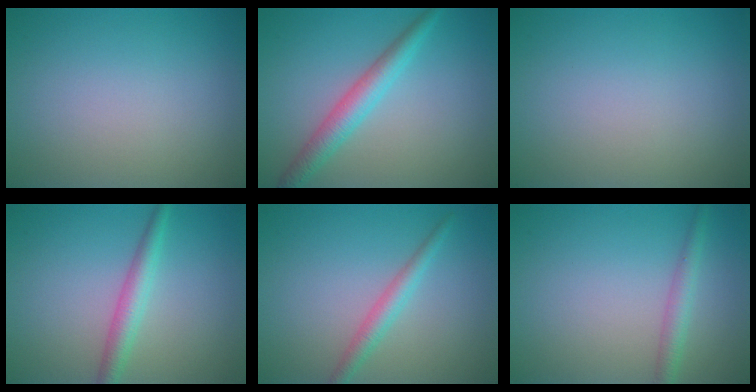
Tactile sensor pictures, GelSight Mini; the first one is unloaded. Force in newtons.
{"total": 3.4, "press": 3.4, "slide": 0.1}
{"total": 0.0}
{"total": 2.6, "press": 2.6, "slide": 0.1}
{"total": 2.2, "press": 2.2, "slide": 0.0}
{"total": 2.0, "press": 2.0, "slide": 0.1}